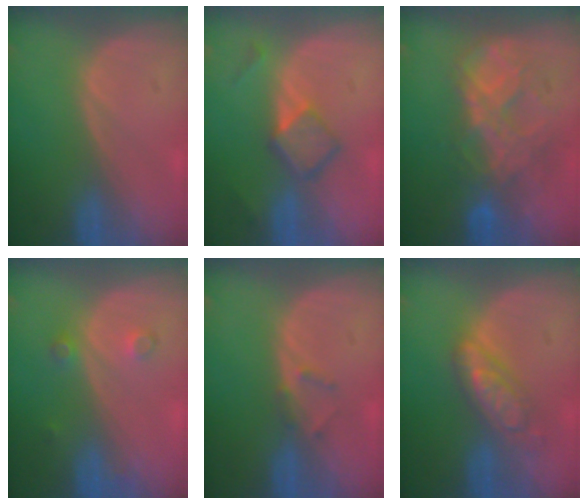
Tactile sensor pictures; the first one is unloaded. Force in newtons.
{"total": 5.2, "press": 4.6, "slide": 2.4}
{"total": 8.8, "press": 7.6, "slide": 4.5}
{"total": 2.5, "press": 2.1, "slide": 1.3}
{"total": 1.3, "press": 1.1, "slide": 0.8}
{"total": 6.0, "press": 5.9, "slide": 0.4}